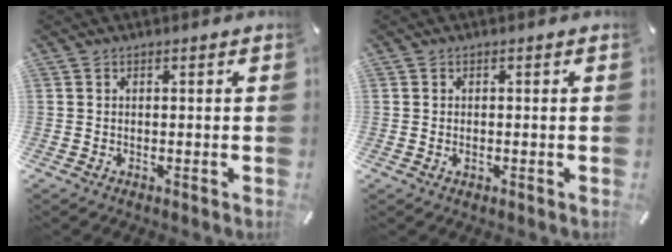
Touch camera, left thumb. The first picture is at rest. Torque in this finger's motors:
{"motor_torque": [-0.11, -0.06, -0.04, -0.03, 0.00]}